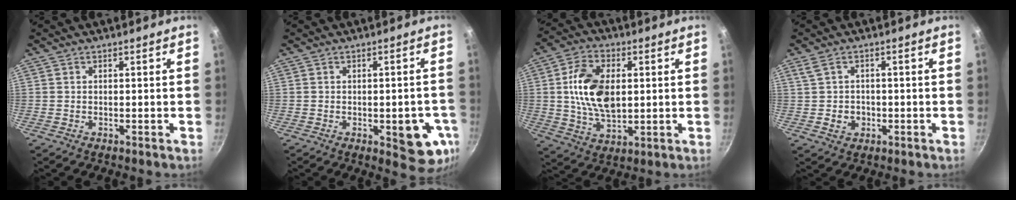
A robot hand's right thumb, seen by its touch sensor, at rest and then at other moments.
{"total": 9.9, "force": [-2.7, 4.2, 8.5], "torque": [-0.071, 0.001, -0.030]}
{"total": 13.5, "force": [1.7, 8.3, 10.5], "torque": [-0.174, 0.000, 0.030]}
{"total": 4.1, "force": [-0.4, 3.3, 2.5], "torque": [-0.033, 0.003, -0.005]}